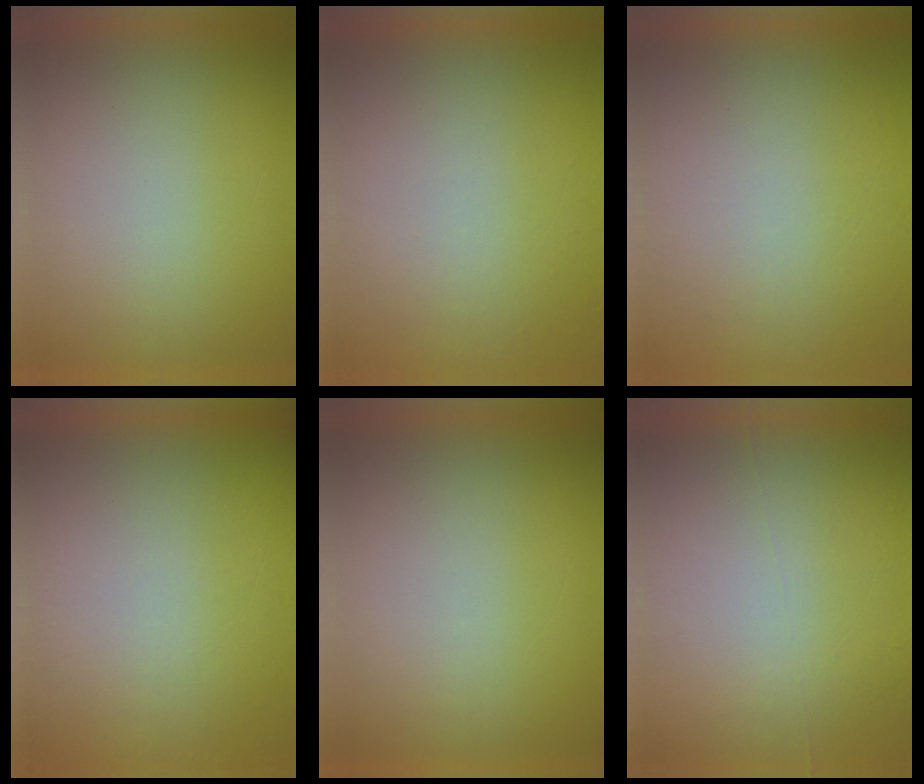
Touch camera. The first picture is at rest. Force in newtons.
{"total": 4.7}
{"total": 8.3}
{"total": 5.0}
{"total": 0.0}
{"total": 7.1}